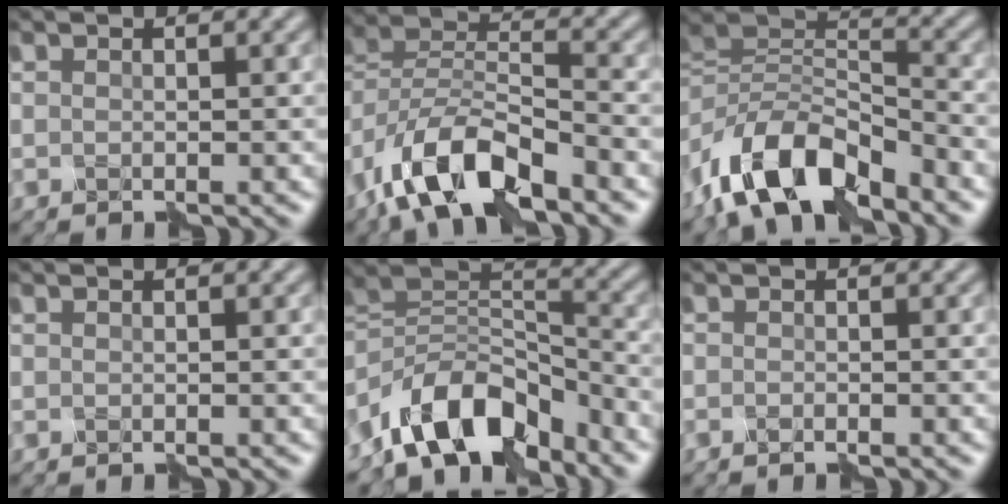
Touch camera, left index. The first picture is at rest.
{"total": 8.5, "force": [-5.6, 3.5, 5.4], "torque": [-0.090, 0.010, -0.107]}
{"total": 9.3, "force": [-5.8, 4.2, 5.8], "torque": [-0.100, 0.010, -0.115]}
{"total": 0.0}
{"total": 9.4, "force": [-6.5, 4.6, 4.8], "torque": [-0.062, 0.012, -0.129]}
{"total": 0.6, "force": [-0.6, 0.1, 0.2], "torque": [-0.006, 0.003, -0.008]}